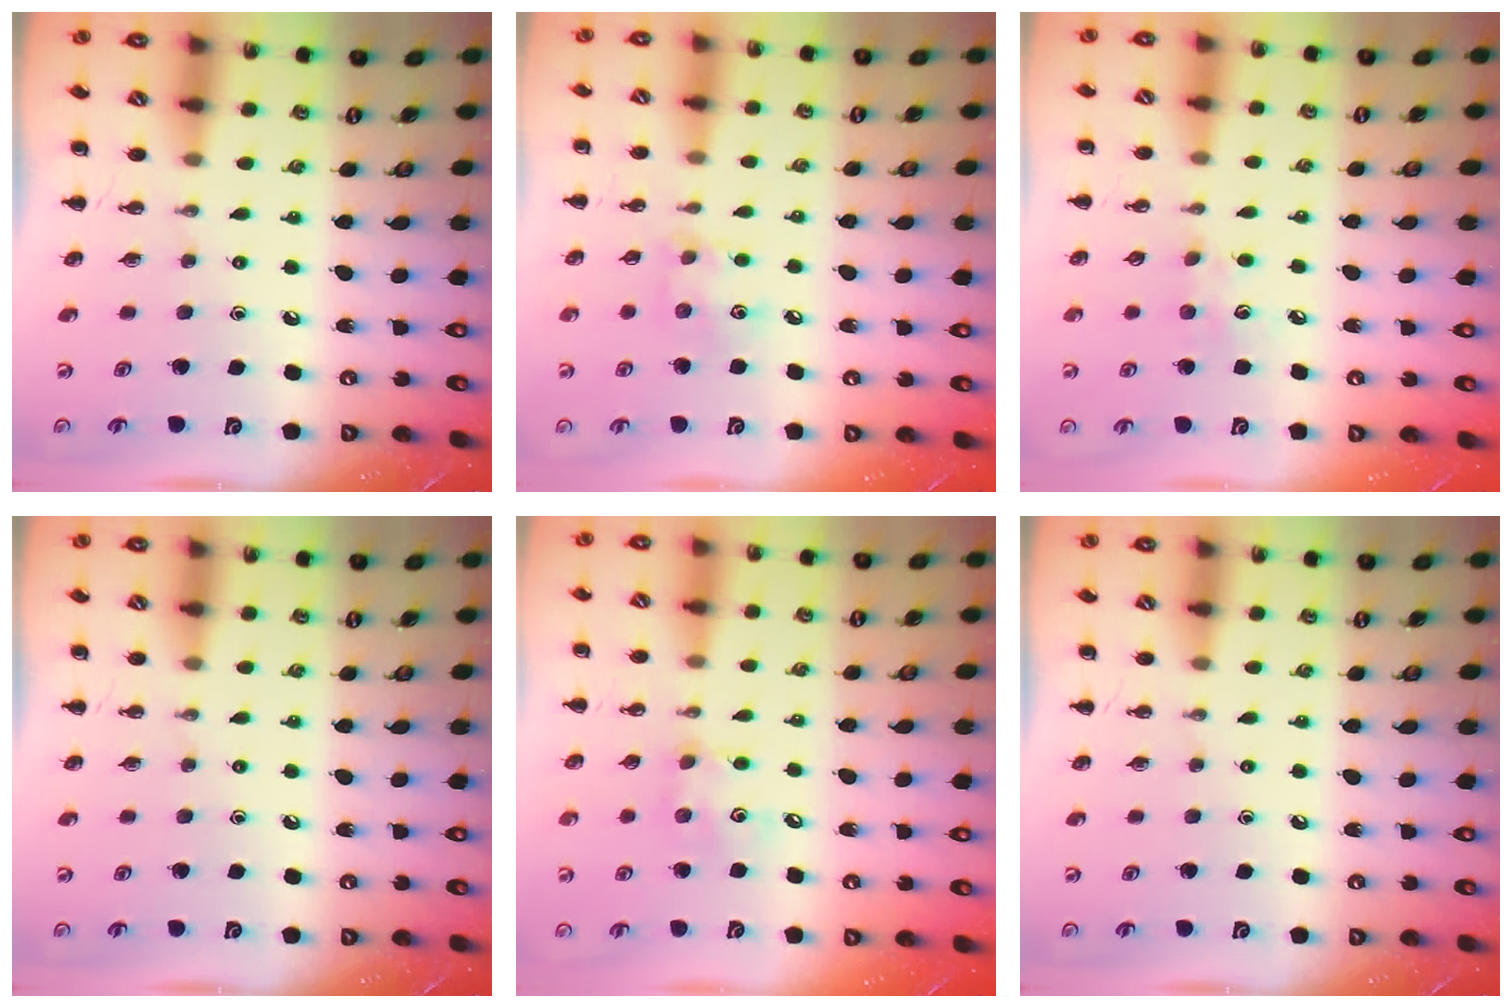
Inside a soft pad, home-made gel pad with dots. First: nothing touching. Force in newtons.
{"total": 5.8, "press": 5.8, "slide": 1.0}
{"total": 4.6, "press": 4.5, "slide": 1.2}
{"total": 0.0}
{"total": 5.3, "press": 5.2, "slide": 0.8}
{"total": 0.0}